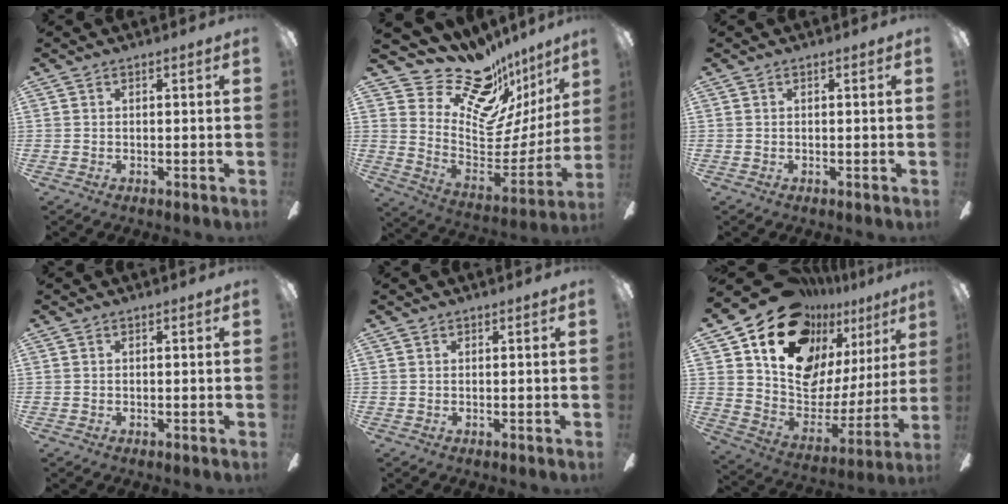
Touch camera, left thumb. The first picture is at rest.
{"total": 18.3, "force": [15.1, 7.8, 6.7], "torque": [-0.092, -0.143, 0.265]}
{"total": 0.0}
{"total": 0.0}
{"total": 0.0}
{"total": 16.5, "force": [11.6, 10.2, 5.8], "torque": [-0.102, -0.096, 0.215]}